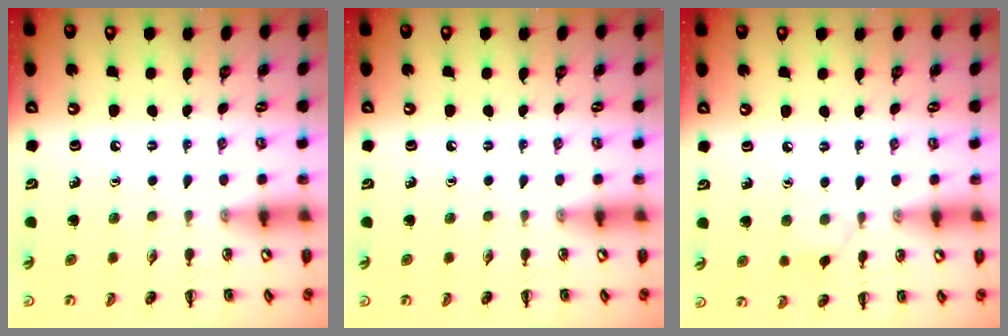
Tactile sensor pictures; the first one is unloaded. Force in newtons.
{"total": 0.0}
{"total": 4.7, "press": 4.3, "slide": 1.7}